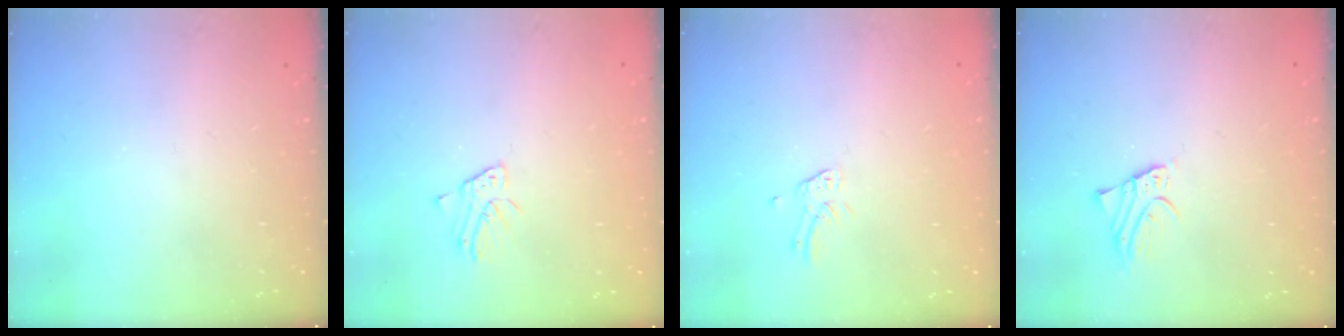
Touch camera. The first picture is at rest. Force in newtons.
{"total": 2.1, "press": 2.1, "slide": 0.1}
{"total": 1.3, "press": 1.3, "slide": 0.1}
{"total": 2.1, "press": 2.1, "slide": 0.2}